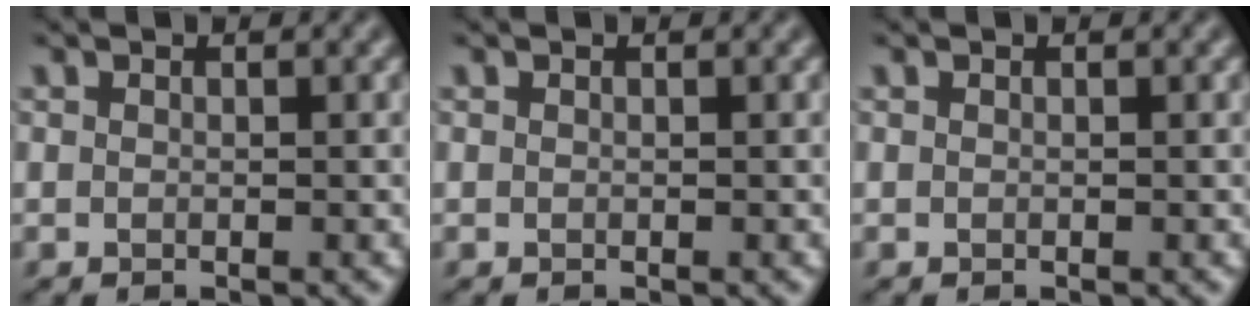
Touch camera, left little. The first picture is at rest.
{"total": 0.0}
{"total": 0.0}